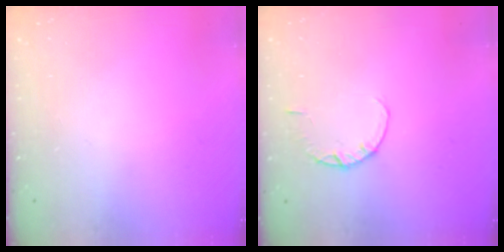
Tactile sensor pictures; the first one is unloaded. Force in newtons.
{"total": 1.8, "press": 1.8, "slide": 0.3}